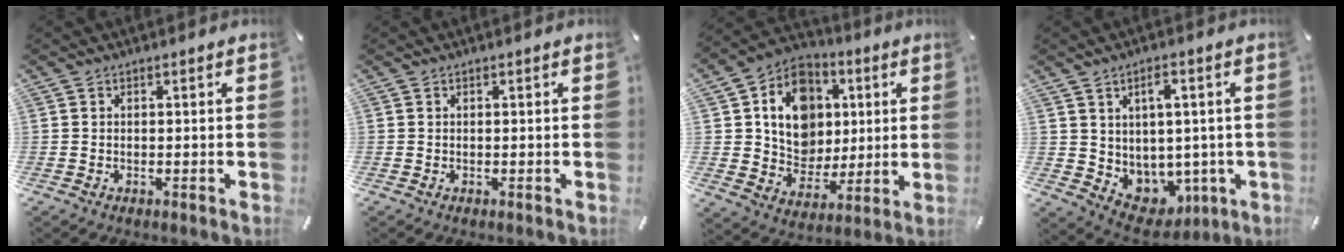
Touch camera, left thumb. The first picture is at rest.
{"total": 0.0}
{"total": 15.4, "force": [3.0, 13.4, 7.1], "torque": [-0.116, -0.012, 0.061]}
{"total": 6.7, "force": [2.2, 5.6, 3.1], "torque": [-0.050, -0.031, 0.044]}